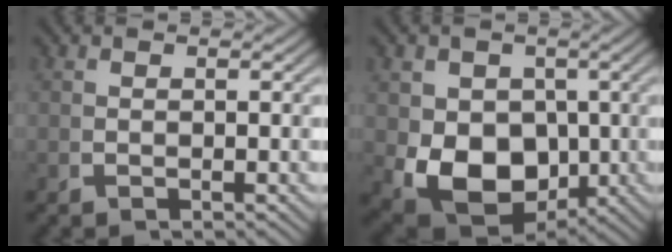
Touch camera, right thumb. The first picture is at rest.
{"total": 12.0, "force": [-1.6, 8.9, 7.9], "torque": [-0.171, -0.073, 0.012]}